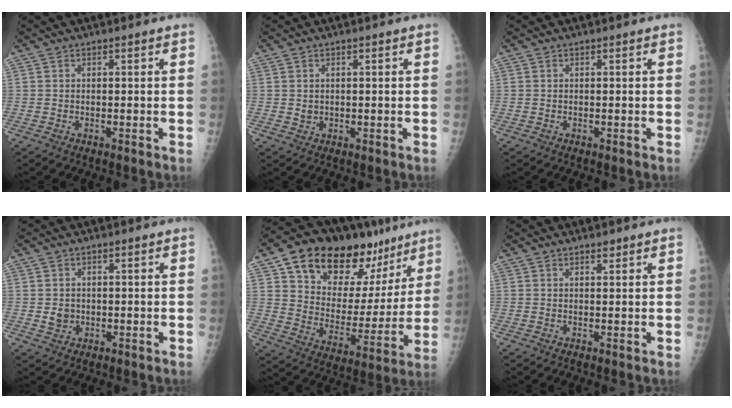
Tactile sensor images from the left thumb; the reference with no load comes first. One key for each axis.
{"total": 1.2, "fx": 0.2, "fy": 1.1, "fz": 0.5, "tx": -0.003, "ty": -0.001, "tz": 0.007}
{"total": 0.0}
{"total": 2.4, "fx": -0.1, "fy": 2.2, "fz": 1.0, "tx": -0.005, "ty": 0.002, "tz": 0.004}
{"total": 25.6, "fx": 15.9, "fy": 13.8, "fz": 14.6, "tx": -0.176, "ty": -0.040, "tz": 0.252}
{"total": 1.0, "fx": 0.8, "fy": 0.4, "fz": 0.5, "tx": -0.002, "ty": -0.005, "tz": 0.011}